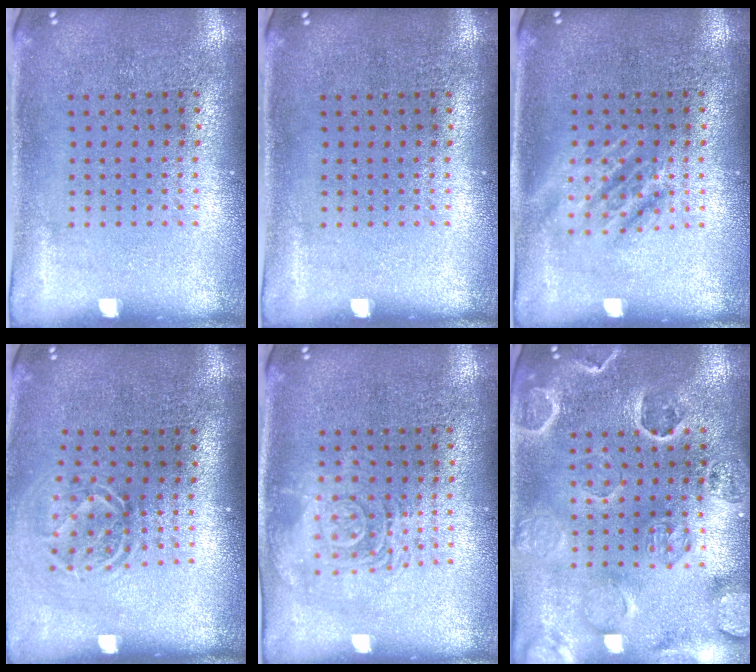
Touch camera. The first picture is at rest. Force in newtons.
{"total": 0.0}
{"total": 1.1, "press": 1.1, "slide": 0.2}
{"total": 1.7, "press": 1.2, "slide": 1.2}
{"total": 2.8, "press": 2.7, "slide": 0.4}
{"total": 2.8, "press": 2.7, "slide": 0.6}